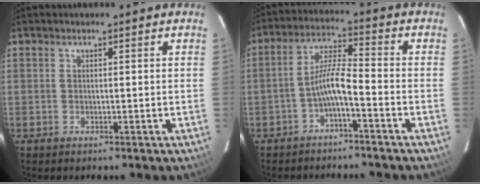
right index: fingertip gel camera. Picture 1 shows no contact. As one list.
[{"total": 6.1, "force": [-3.2, 0.9, 5.1], "torque": [-0.110, 0.017, -0.058]}]